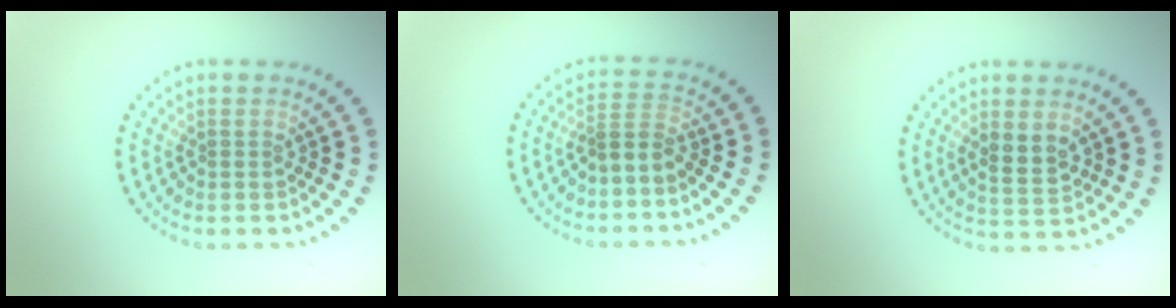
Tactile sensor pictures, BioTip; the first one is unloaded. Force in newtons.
{"total": 1.9, "press": 1.2, "slide": 1.5}
{"total": 2.4, "press": 2.3, "slide": 0.6}